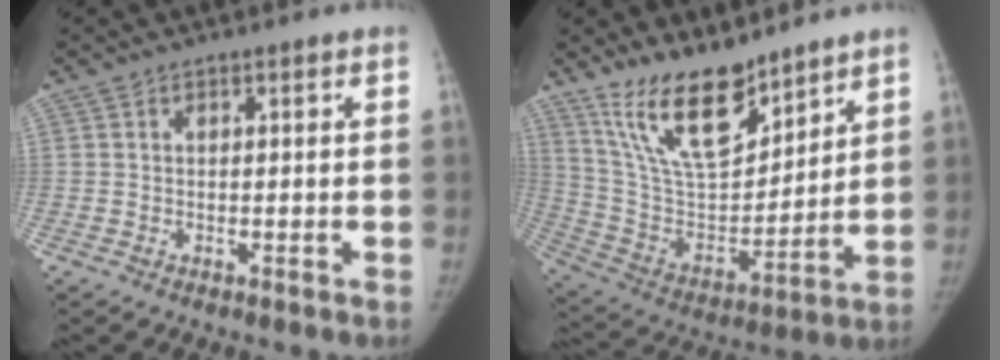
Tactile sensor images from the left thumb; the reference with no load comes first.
{"total": 17.5, "force": [13.0, 6.7, 9.7], "torque": [-0.134, -0.075, 0.252]}